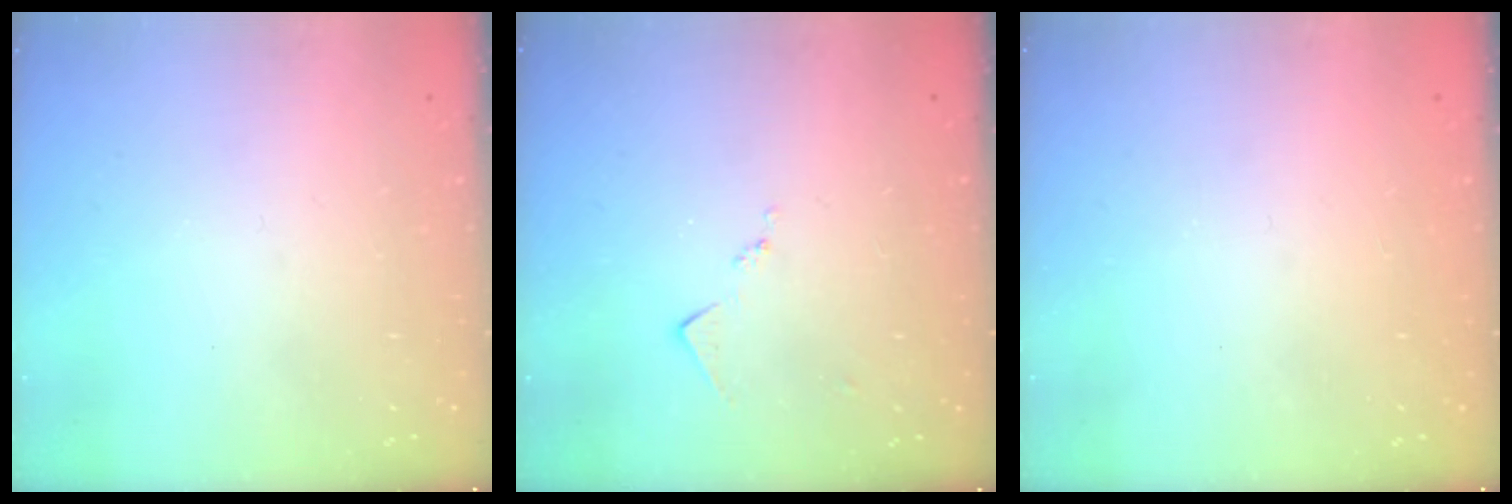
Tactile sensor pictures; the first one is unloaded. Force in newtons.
{"total": 7.4, "press": 7.3, "slide": 0.9}
{"total": 1.5, "press": 1.2, "slide": 0.8}